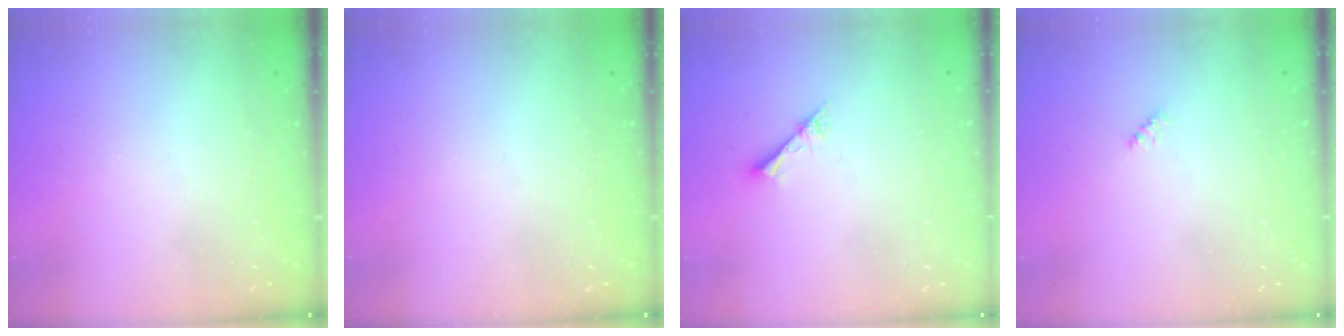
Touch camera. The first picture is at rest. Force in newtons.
{"total": 0.0}
{"total": 2.1, "press": 2.1, "slide": 0.2}
{"total": 2.4, "press": 2.4, "slide": 0.4}